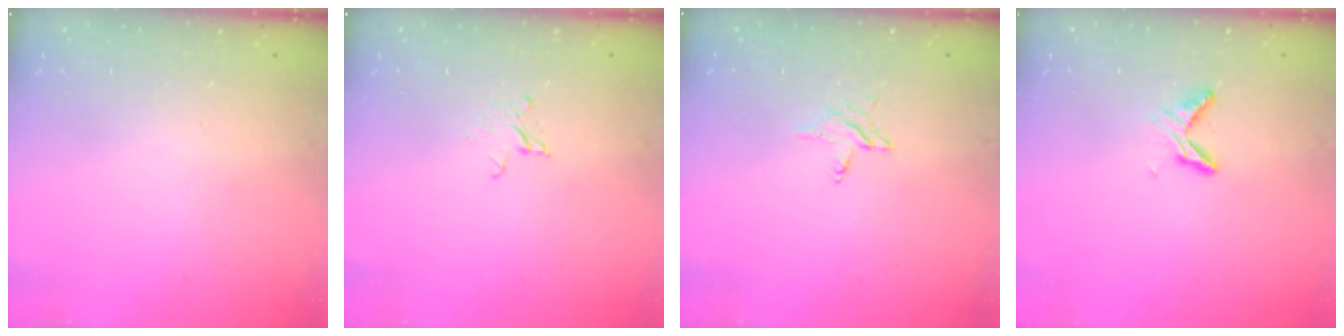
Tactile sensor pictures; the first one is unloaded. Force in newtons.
{"total": 2.0, "press": 2.0, "slide": 0.1}
{"total": 3.7, "press": 3.6, "slide": 0.3}
{"total": 6.1, "press": 6.1, "slide": 0.6}